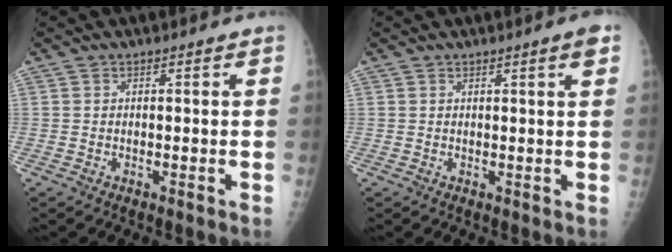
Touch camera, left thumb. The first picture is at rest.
{"total": 2.5, "force": [1.3, -0.1, 2.1], "torque": [-0.033, -0.005, 0.018]}